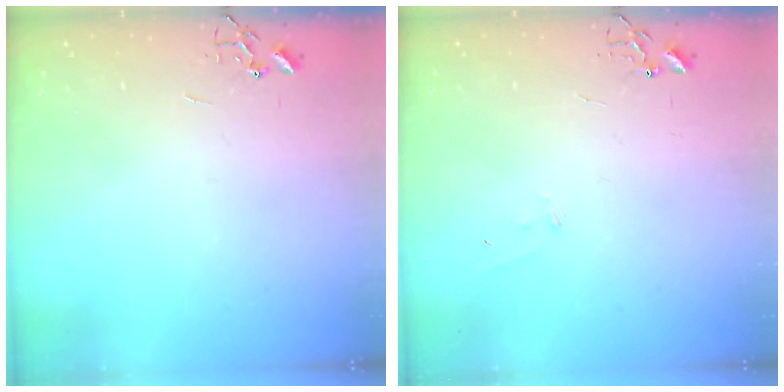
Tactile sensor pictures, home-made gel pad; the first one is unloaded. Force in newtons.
{"total": 5.6, "press": 5.6, "slide": 0.7}